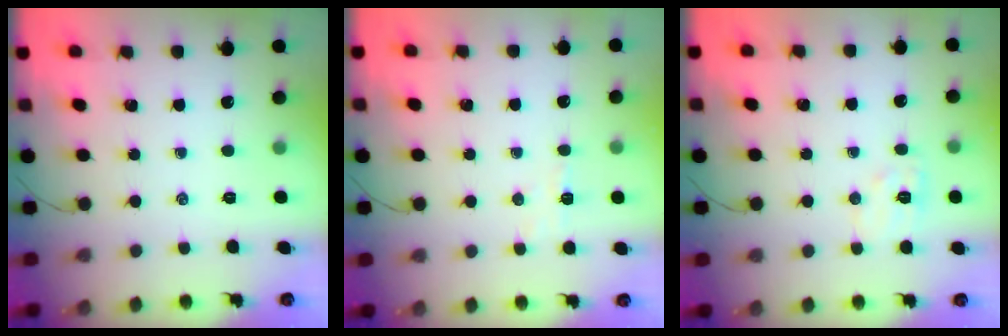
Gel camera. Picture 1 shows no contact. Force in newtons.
{"total": 4.4, "press": 4.2, "slide": 1.3}
{"total": 7.4, "press": 7.3, "slide": 1.5}